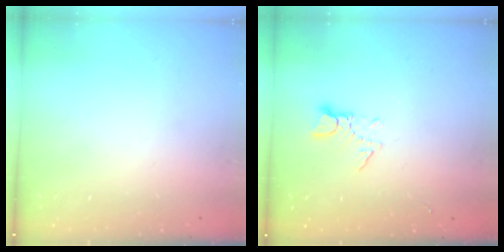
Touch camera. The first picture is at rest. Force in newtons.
{"total": 3.0, "press": 3.0, "slide": 0.3}